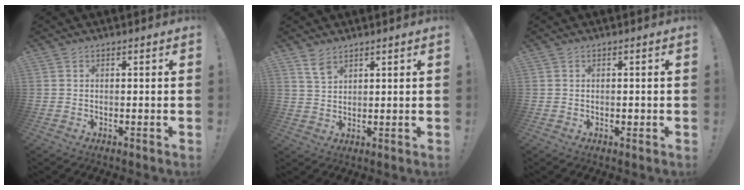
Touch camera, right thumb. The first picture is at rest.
{"total": 5.0, "force": [3.4, 2.5, 2.5], "torque": [-0.042, -0.018, 0.065]}
{"total": 0.8, "force": [-0.4, 0.5, 0.4], "torque": [-0.010, 0.004, -0.006]}